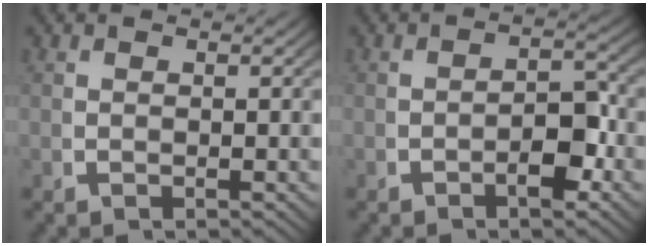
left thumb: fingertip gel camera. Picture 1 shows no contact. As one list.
[{"total": 3.3, "force": [-1.0, 1.4, 2.8], "torque": [-0.042, -0.007, -0.015]}]